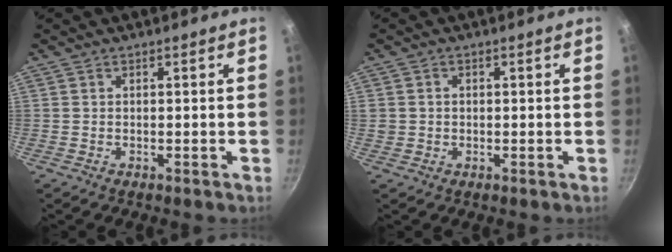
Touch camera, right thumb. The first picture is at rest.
{"total": 1.7, "force": [0.1, 1.5, 0.6], "torque": [-0.008, 0.005, 0.006]}